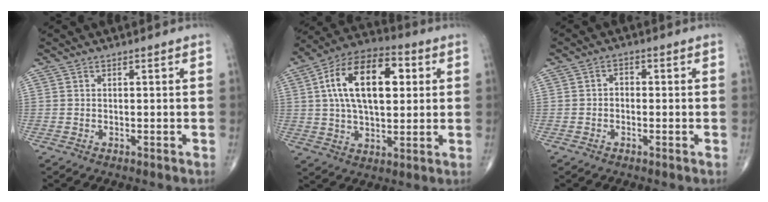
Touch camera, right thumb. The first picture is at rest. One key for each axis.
{"total": 18.6, "fx": 4.0, "fy": 10.0, "fz": 15.1, "tx": -0.241, "ty": 0.016, "tz": 0.060}
{"total": 1.8, "fx": -0.4, "fy": 1.4, "fz": 1.2, "tx": -0.007, "ty": 0.011, "tz": -0.014}